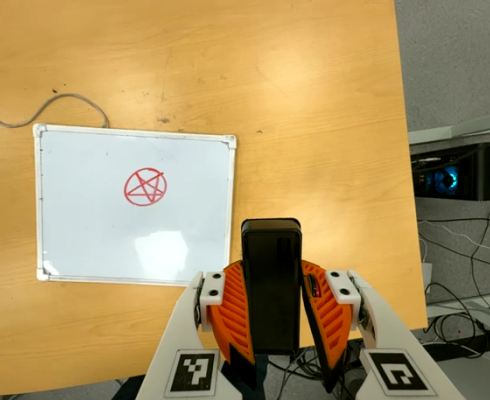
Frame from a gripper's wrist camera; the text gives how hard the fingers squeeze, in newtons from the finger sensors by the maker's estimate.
{"total": 9.4, "left": 7.6, "right": 11.2}